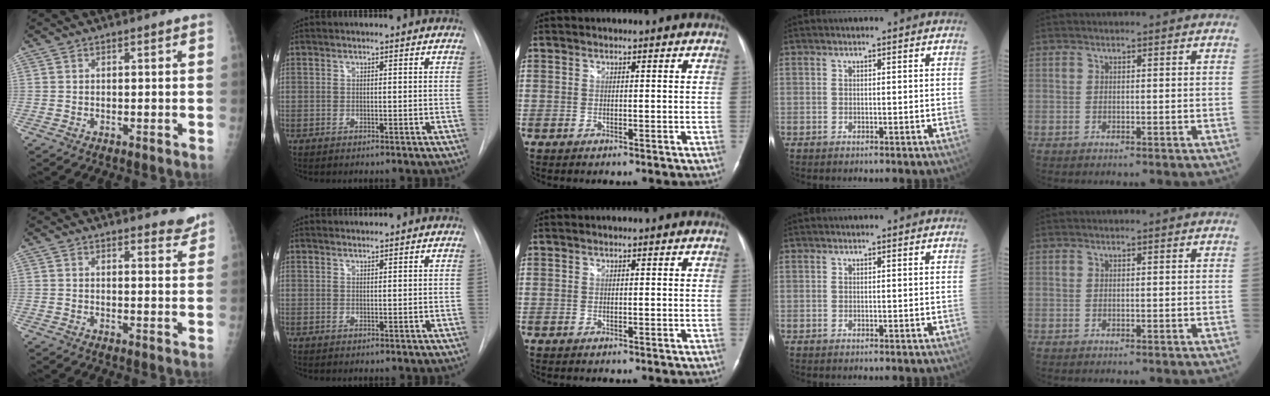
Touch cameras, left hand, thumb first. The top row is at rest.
{"thumb": {"total": 4.3, "force": [4.0, 1.0, 1.2], "torque": [0.001, -0.028, 0.040]}, "index": {"total": 1.0, "force": [0.9, -0.1, -0.2], "torque": [-0.005, 0.005, 0.020]}}